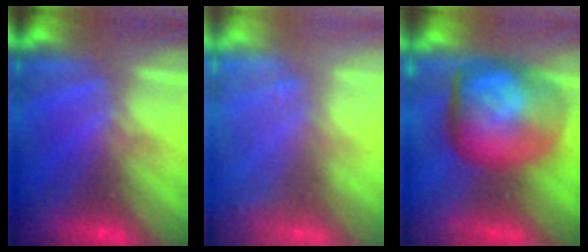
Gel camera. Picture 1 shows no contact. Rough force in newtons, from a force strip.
{"total": 1.4}
{"total": 7.5}